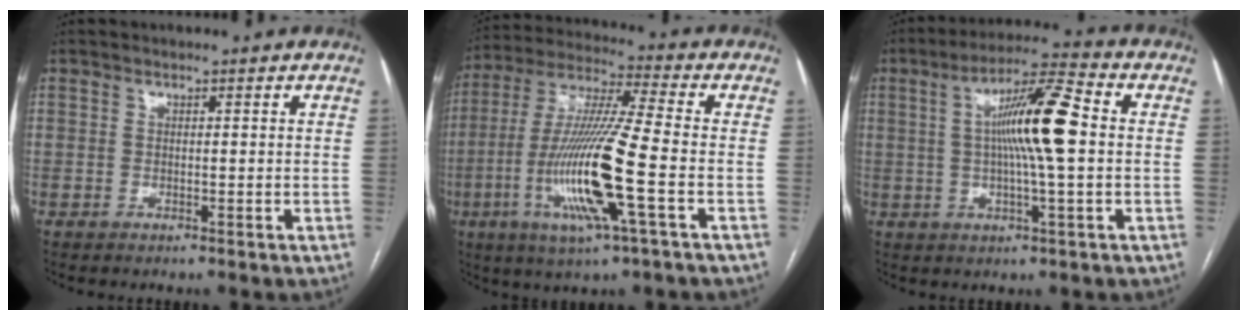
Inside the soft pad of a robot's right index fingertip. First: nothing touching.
{"total": 16.8, "force": [-4.7, 0.2, 16.1], "torque": [-0.334, -0.014, -0.093]}
{"total": 11.7, "force": [1.0, 0.6, 11.6], "torque": [-0.204, 0.014, 0.010]}